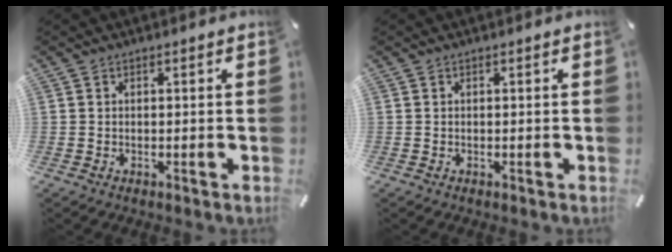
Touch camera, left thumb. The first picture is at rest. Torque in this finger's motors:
{"motor_torque": [-0.15, -0.15, 0.01, -0.01, 0.00]}